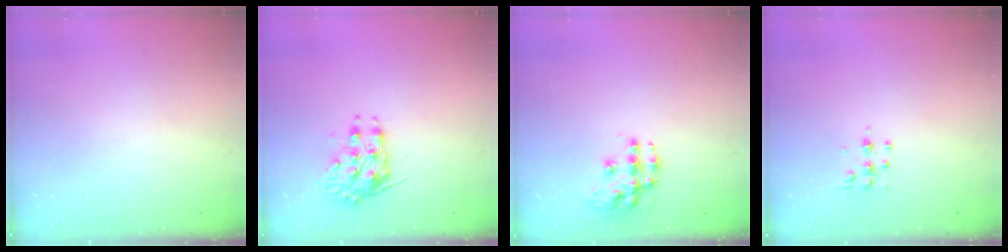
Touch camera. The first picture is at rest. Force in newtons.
{"total": 8.4, "press": 8.4, "slide": 0.3}
{"total": 10.9, "press": 10.9, "slide": 0.8}
{"total": 5.4, "press": 5.3, "slide": 0.7}